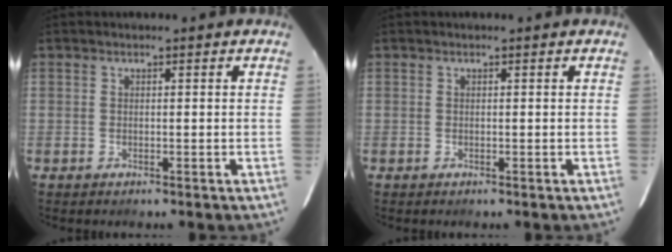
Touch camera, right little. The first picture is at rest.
{"total": 0.0}